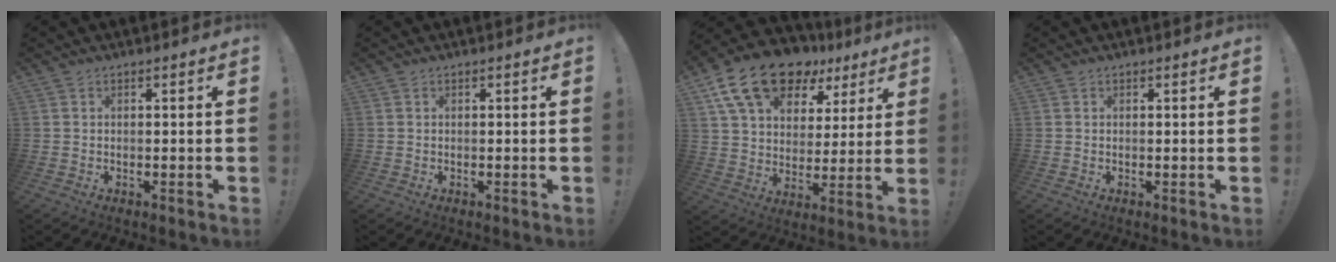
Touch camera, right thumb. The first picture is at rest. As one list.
[{"total": 0.0}, {"total": 19.3, "force": [12.4, 10.6, 10.4], "torque": [-0.174, -0.073, 0.223]}, {"total": 0.0}]